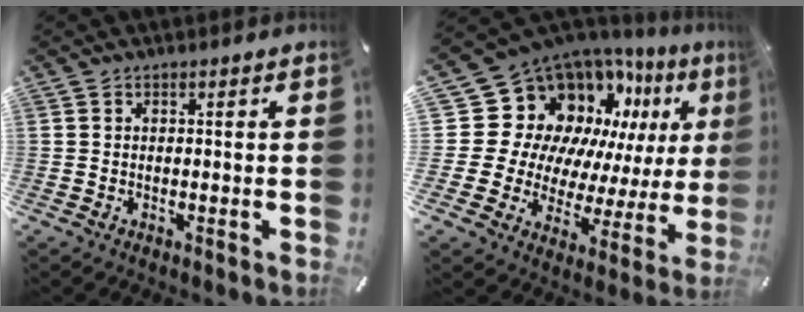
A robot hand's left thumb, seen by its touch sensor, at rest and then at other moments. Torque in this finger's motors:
{"motor_torque": [2.49, 2.52, 0.98, 0.37, 0.10]}